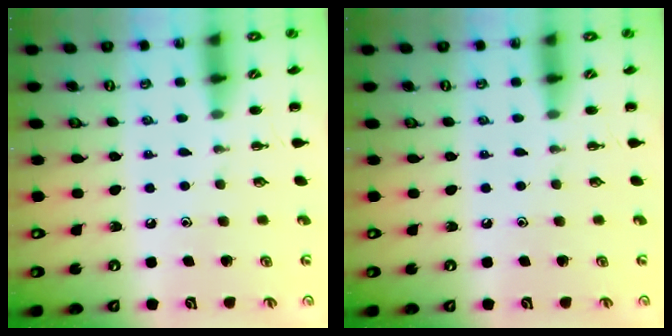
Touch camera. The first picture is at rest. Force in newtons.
{"total": 0.0}